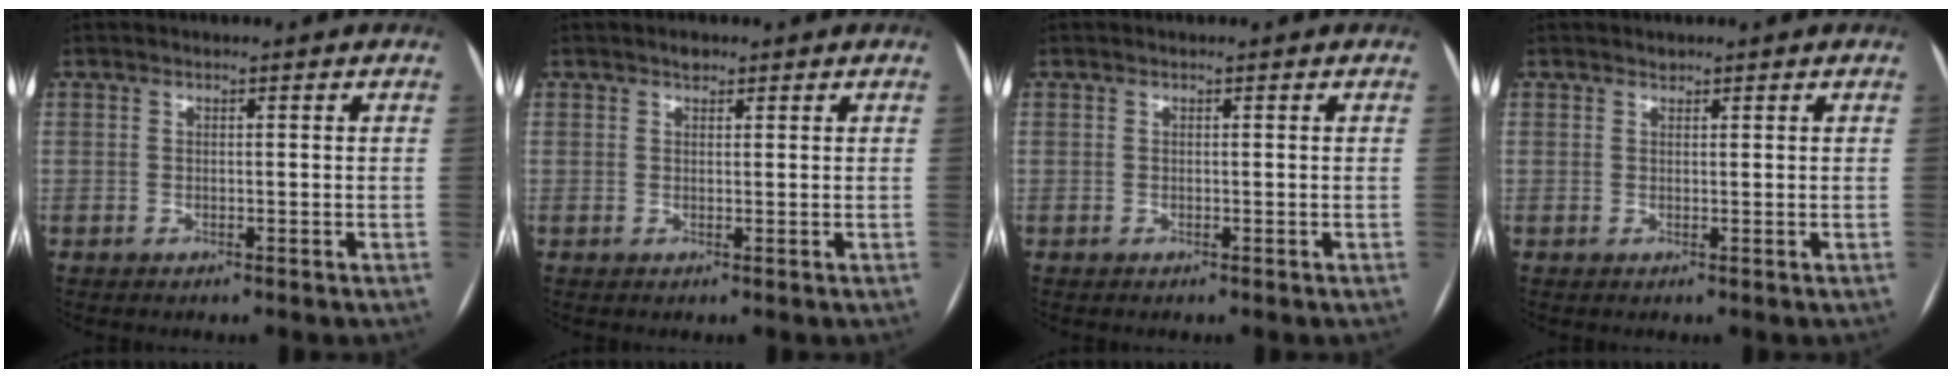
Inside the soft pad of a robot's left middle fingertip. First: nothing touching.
{"total": 1.2, "force": [1.0, 0.5, 0.5], "torque": [-0.012, 0.005, 0.015]}
{"total": 0.0}
{"total": 0.6, "force": [0.6, 0.2, 0.1], "torque": [-0.007, 0.001, 0.011]}